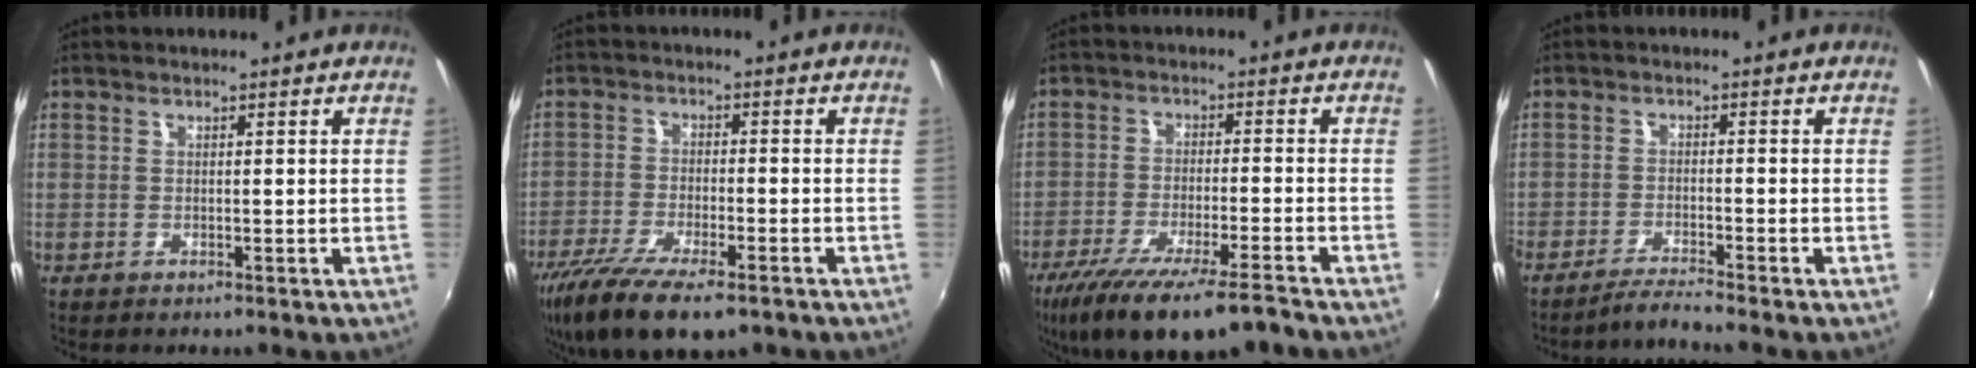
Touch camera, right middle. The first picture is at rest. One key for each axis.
{"total": 15.2, "fx": -10.5, "fy": 5.0, "fz": 9.7, "tx": -0.209, "ty": -0.050, "tz": -0.185}
{"total": 14.8, "fx": -11.5, "fy": 1.4, "fz": 9.2, "tx": -0.184, "ty": -0.039, "tz": -0.194}
{"total": 3.8, "fx": -3.5, "fy": -0.9, "fz": 1.1, "tx": -0.038, "ty": -0.005, "tz": -0.066}